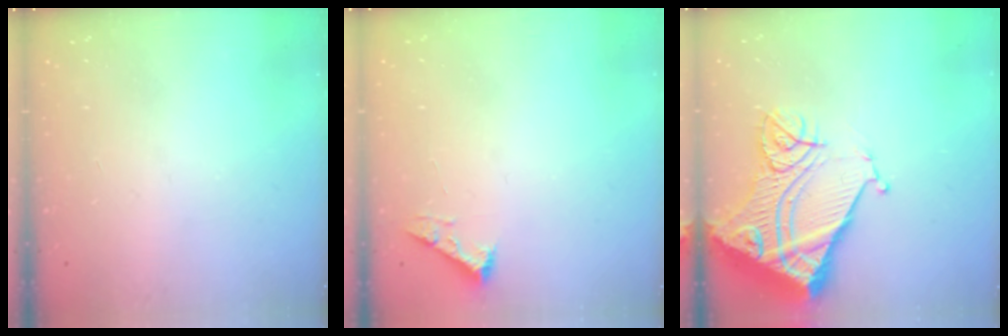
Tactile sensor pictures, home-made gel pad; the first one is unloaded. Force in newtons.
{"total": 2.5, "press": 2.5, "slide": 0.3}
{"total": 20.1, "press": 19.9, "slide": 2.6}